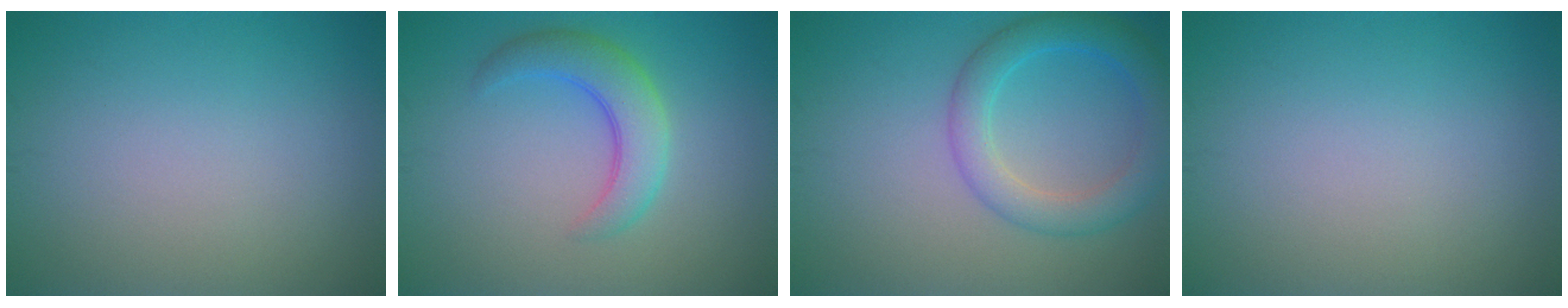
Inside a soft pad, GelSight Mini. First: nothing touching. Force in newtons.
{"total": 4.2, "press": 4.2, "slide": 0.1}
{"total": 4.5, "press": 4.5, "slide": 0.4}
{"total": 0.0}